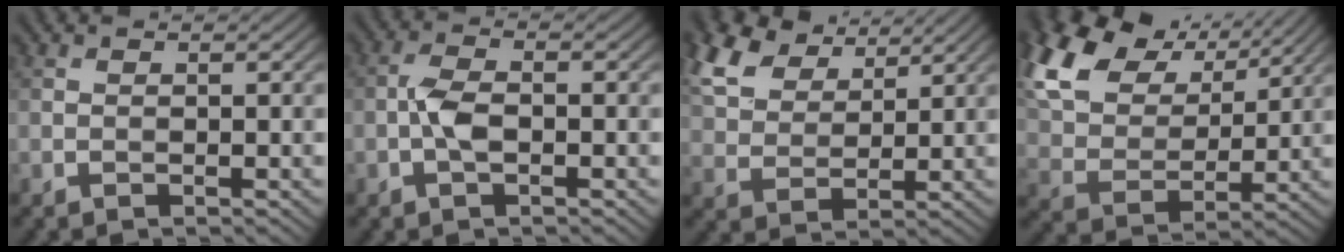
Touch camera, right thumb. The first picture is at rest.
{"total": 3.4, "force": [-0.9, 1.5, 2.9], "torque": [-0.064, 0.006, -0.023]}
{"total": 10.0, "force": [6.3, 5.4, 5.5], "torque": [-0.156, 0.023, 0.125]}
{"total": 16.4, "force": [9.0, 9.7, 9.7], "torque": [-0.269, 0.041, 0.153]}